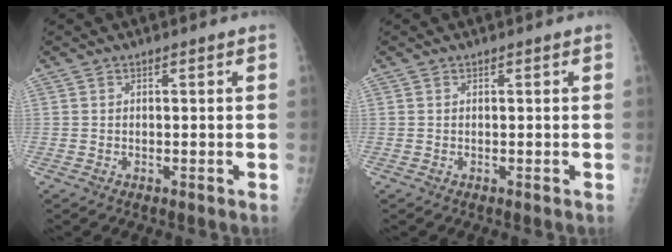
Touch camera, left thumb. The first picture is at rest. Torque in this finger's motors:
{"motor_torque": [0.15, 0.12, 0.07, 0.07, 0.00]}